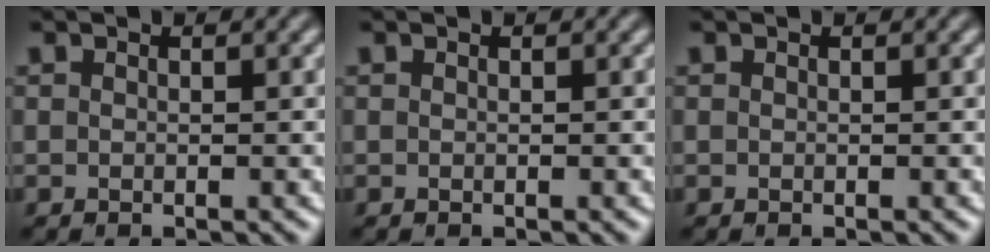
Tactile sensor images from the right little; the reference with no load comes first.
{"total": 0.0}
{"total": 0.0}